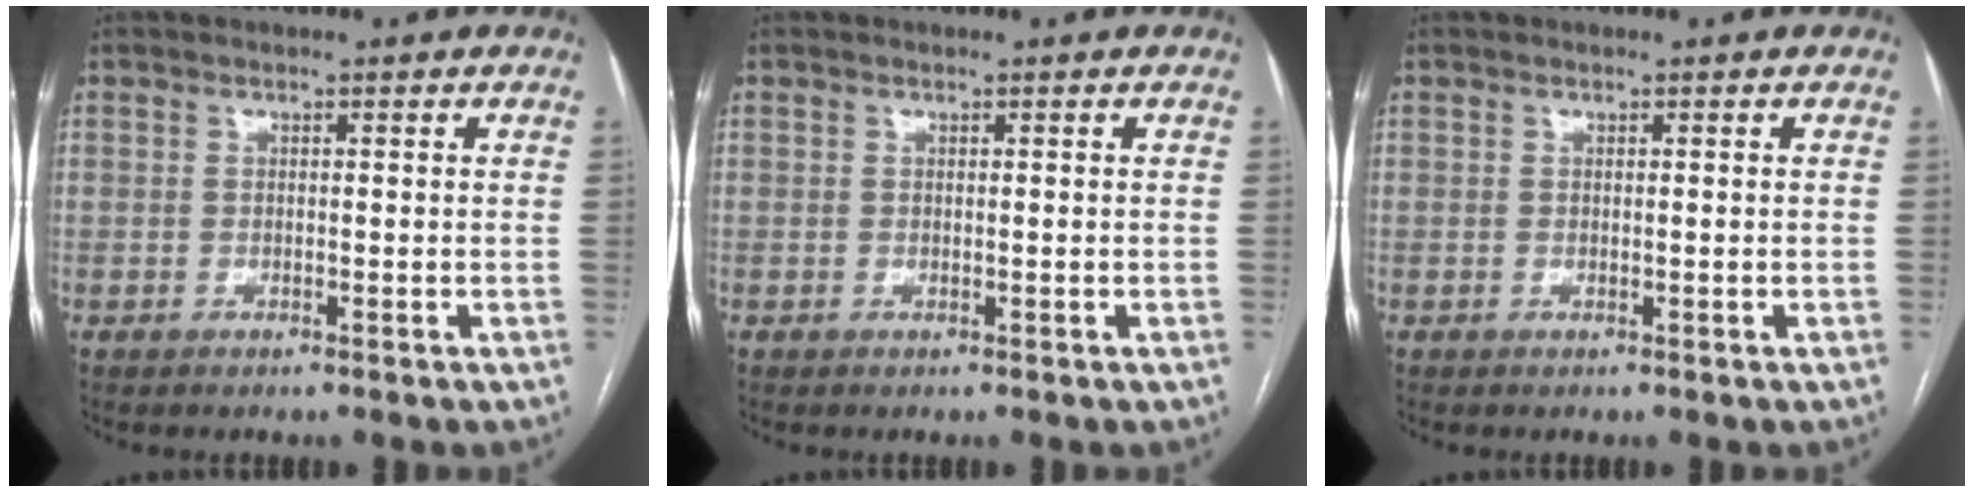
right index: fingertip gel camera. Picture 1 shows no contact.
{"total": 0.0}
{"total": 0.0}